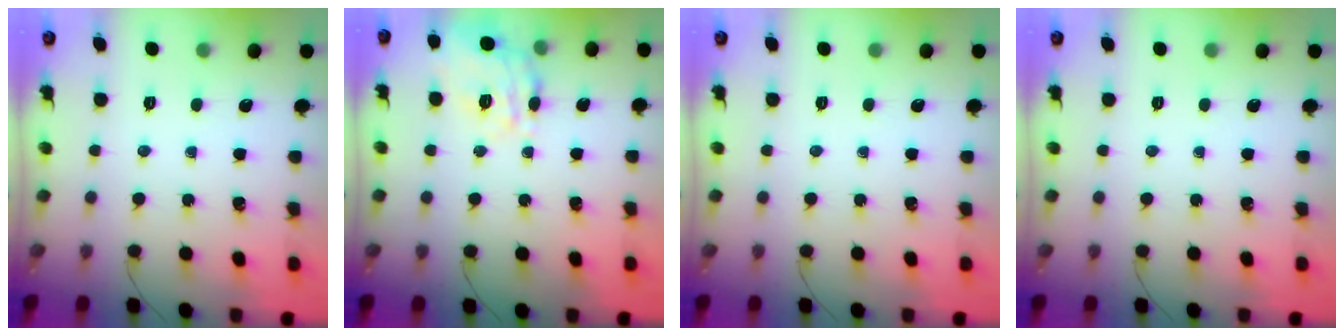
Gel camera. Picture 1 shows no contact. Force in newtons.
{"total": 17.3, "press": 17.2, "slide": 1.9}
{"total": 0.0}
{"total": 0.0}